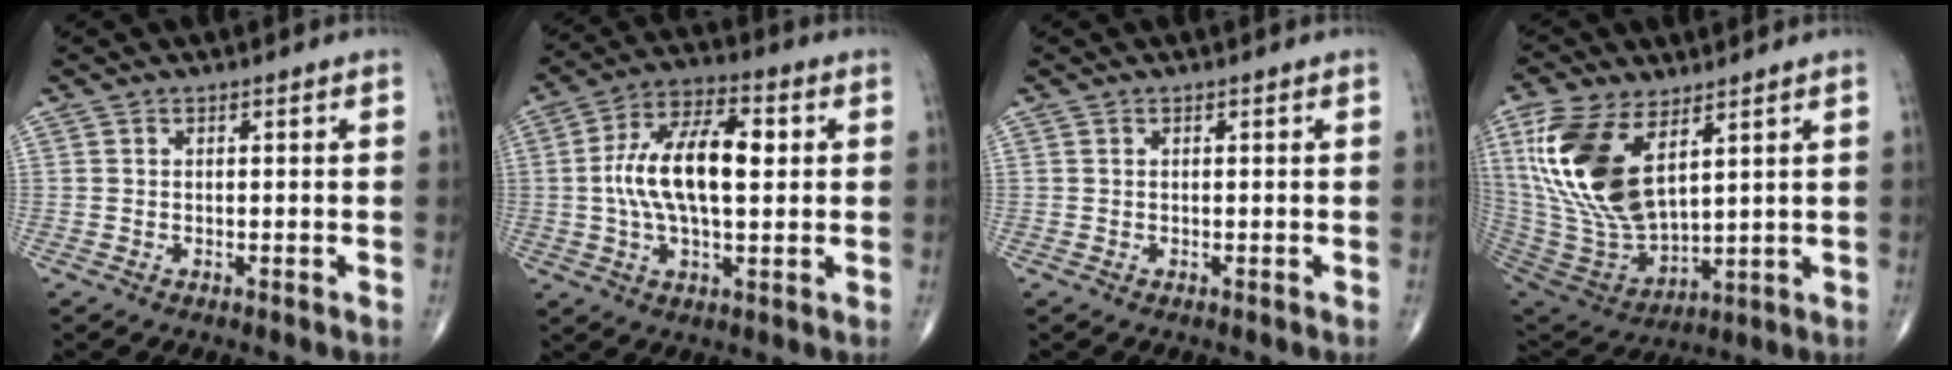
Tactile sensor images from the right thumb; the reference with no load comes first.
{"total": 15.0, "force": [1.3, 6.8, 13.3], "torque": [-0.240, 0.020, 0.018]}
{"total": 0.0}
{"total": 19.4, "force": [7.5, 9.7, 15.1], "torque": [-0.306, -0.033, 0.155]}